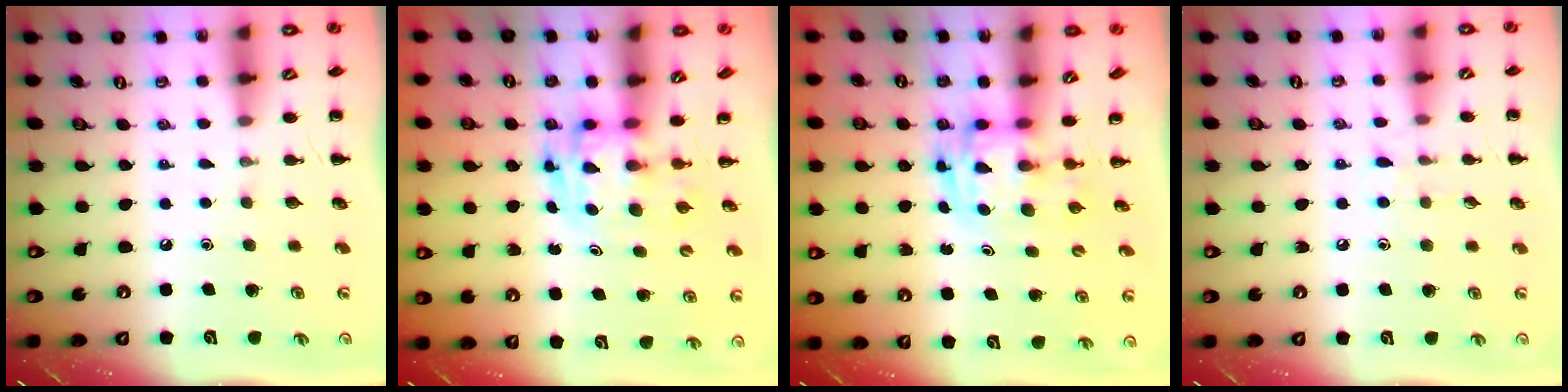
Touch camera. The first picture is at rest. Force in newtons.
{"total": 3.5, "press": 3.4, "slide": 0.6}
{"total": 2.9, "press": 2.9, "slide": 0.5}
{"total": 6.9, "press": 6.7, "slide": 1.9}